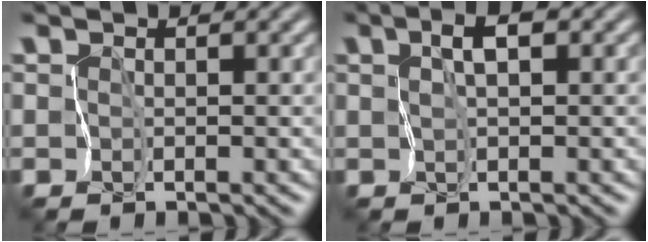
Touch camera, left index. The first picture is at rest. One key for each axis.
{"total": 2.5, "fx": 0.7, "fy": 0.9, "fz": 2.3, "tx": -0.037, "ty": 0.008, "tz": 0.010}